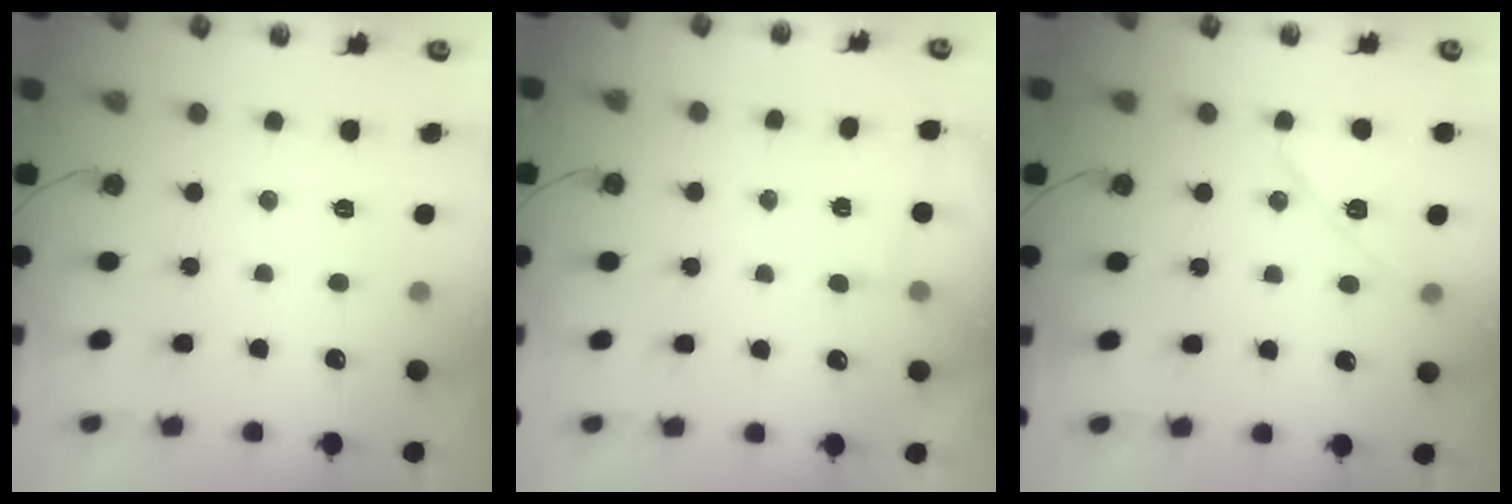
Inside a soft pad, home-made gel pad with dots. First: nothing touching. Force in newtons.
{"total": 1.1, "press": 1.0, "slide": 0.3}
{"total": 9.9, "press": 9.0, "slide": 4.1}